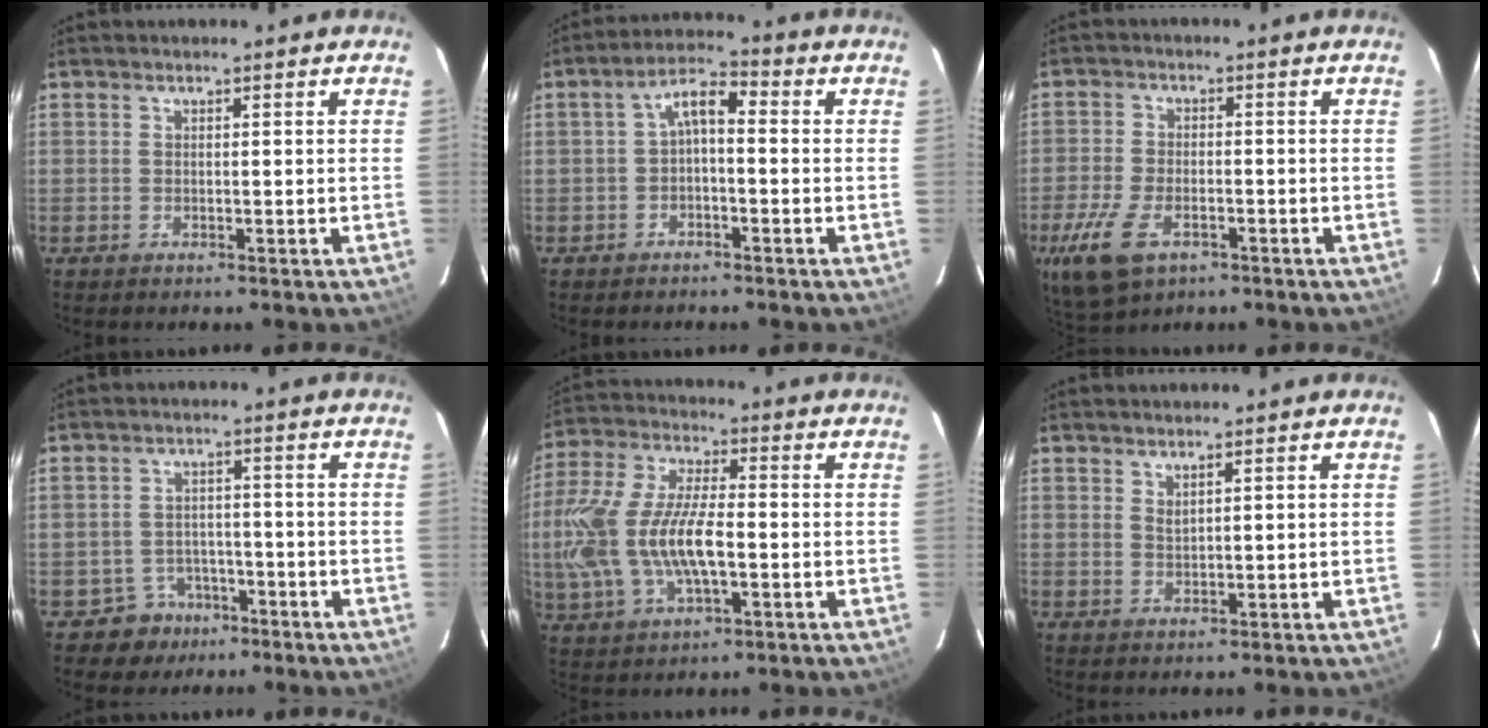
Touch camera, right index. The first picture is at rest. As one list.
[{"total": 4.7, "force": [-1.0, 2.1, 4.1], "torque": [-0.082, 0.020, -0.019]}, {"total": 11.8, "force": [-6.1, 6.2, 7.9], "torque": [-0.196, -0.030, -0.109]}, {"total": 5.6, "force": [-3.7, 4.1, 0.1], "torque": [-0.014, 0.025, -0.052]}, {"total": 17.7, "force": [-2.4, 7.7, 15.8], "torque": [-0.337, -0.003, -0.042]}, {"total": 1.2, "force": [0.9, 0.2, 0.7], "torque": [-0.013, 0.001, 0.018]}]